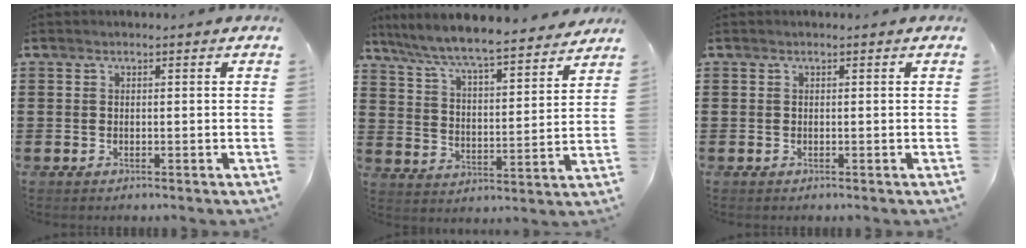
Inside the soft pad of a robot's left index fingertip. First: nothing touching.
{"total": 7.0, "force": [6.5, -0.2, 2.3], "torque": [-0.075, -0.046, 0.109]}
{"total": 0.0}